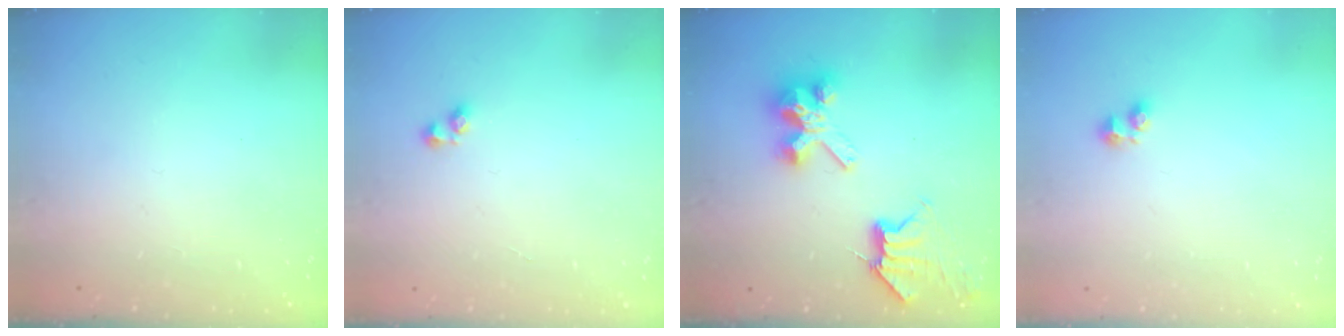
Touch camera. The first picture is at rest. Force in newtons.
{"total": 2.9, "press": 2.6, "slide": 1.3}
{"total": 10.3, "press": 10.2, "slide": 1.1}
{"total": 2.2, "press": 2.2, "slide": 0.5}